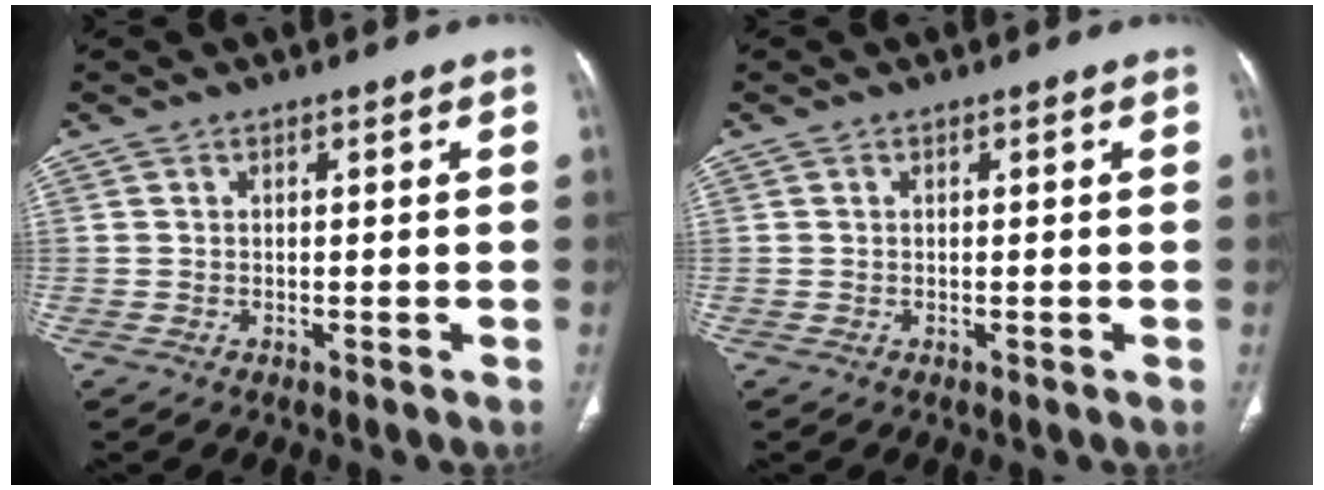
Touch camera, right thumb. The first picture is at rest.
{"total": 0.0}